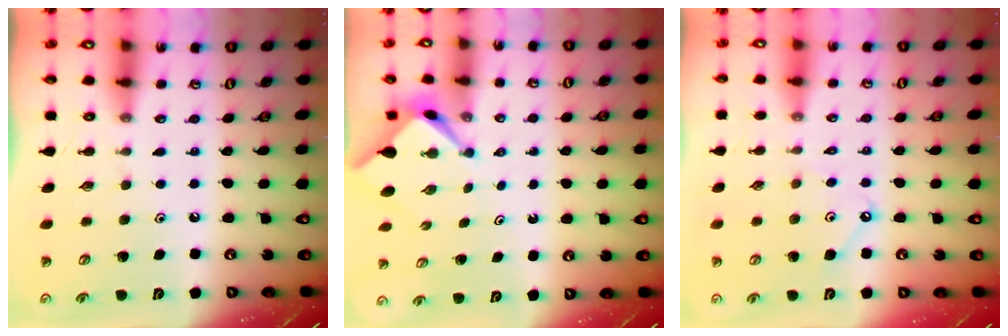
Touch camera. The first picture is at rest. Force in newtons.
{"total": 2.9, "press": 2.9, "slide": 0.4}
{"total": 3.2, "press": 3.2, "slide": 0.5}